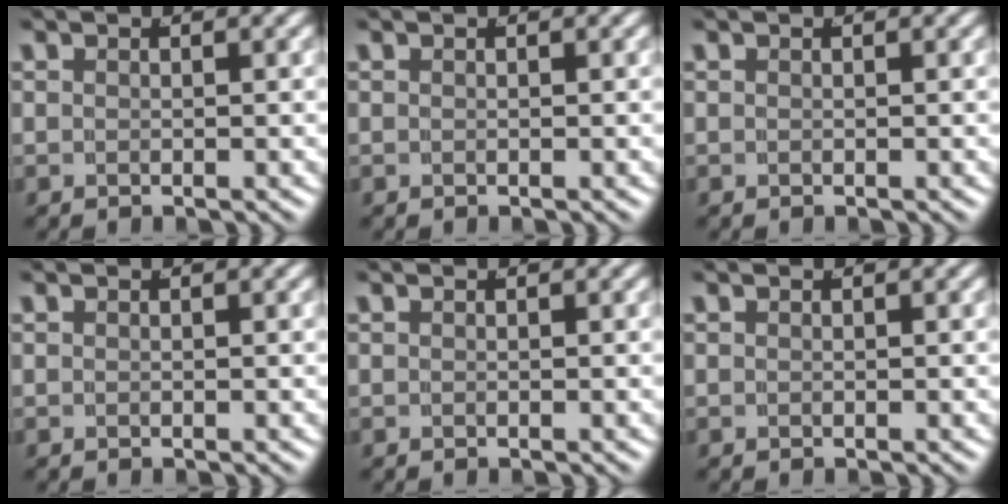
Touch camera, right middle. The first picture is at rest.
{"total": 0.0}
{"total": 0.0}
{"total": 0.0}
{"total": 0.0}
{"total": 0.0}